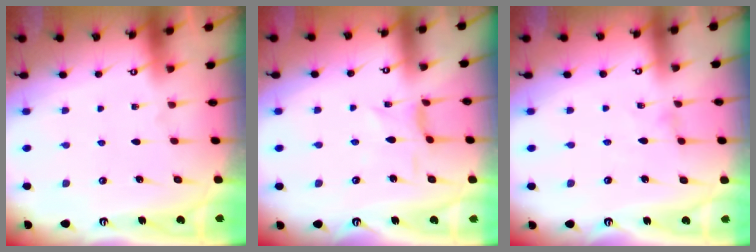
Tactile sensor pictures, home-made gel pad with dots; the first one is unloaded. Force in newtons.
{"total": 0.6, "press": 0.6, "slide": 0.2}
{"total": 0.0}